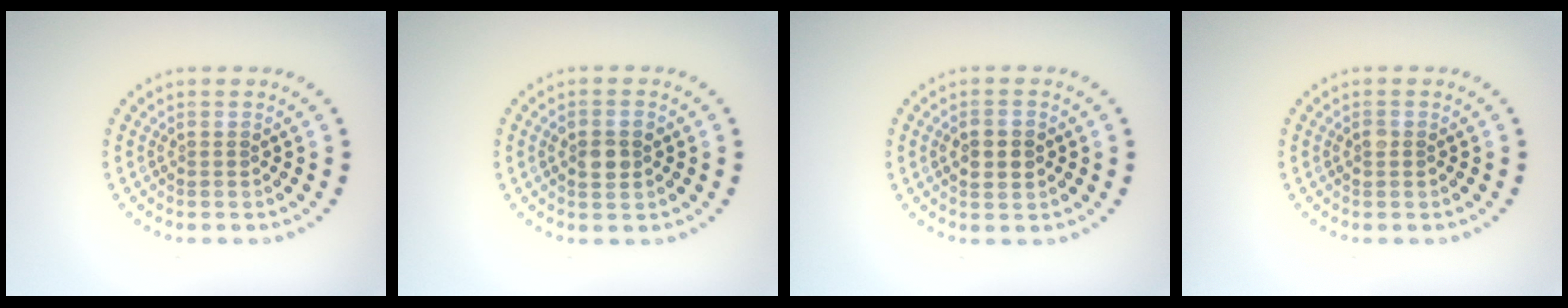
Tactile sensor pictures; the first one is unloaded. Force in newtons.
{"total": 2.6, "press": 2.6, "slide": 0.2}
{"total": 2.5, "press": 2.5, "slide": 0.0}
{"total": 1.2, "press": 1.2, "slide": 0.0}